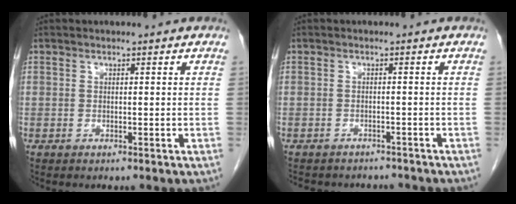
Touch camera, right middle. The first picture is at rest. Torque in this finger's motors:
{"motor_torque": [0.17, -0.17, 0.00, 0.01]}